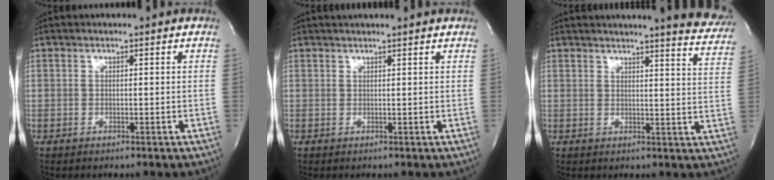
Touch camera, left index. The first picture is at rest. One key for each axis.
{"total": 4.5, "fx": 4.1, "fy": -0.5, "fz": 1.7, "tx": -0.021, "ty": 0.025, "tz": 0.050}
{"total": 14.5, "fx": 13.3, "fy": 0.8, "fz": 5.8, "tx": -0.064, "ty": -0.056, "tz": 0.134}